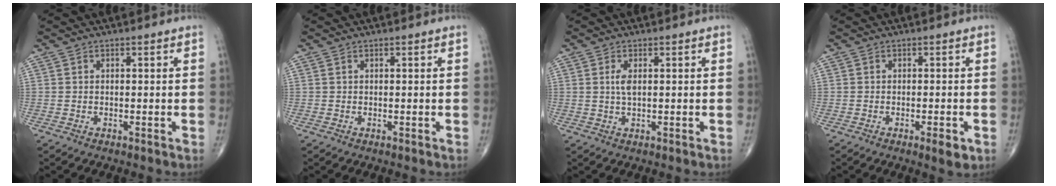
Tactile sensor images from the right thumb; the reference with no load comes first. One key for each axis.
{"total": 0.0}
{"total": 2.4, "fx": 0.5, "fy": 0.9, "fz": 2.2, "tx": -0.047, "ty": -0.001, "tz": 0.014}
{"total": 2.7, "fx": -1.2, "fy": 0.7, "fz": 2.4, "tx": -0.033, "ty": -0.004, "tz": -0.016}